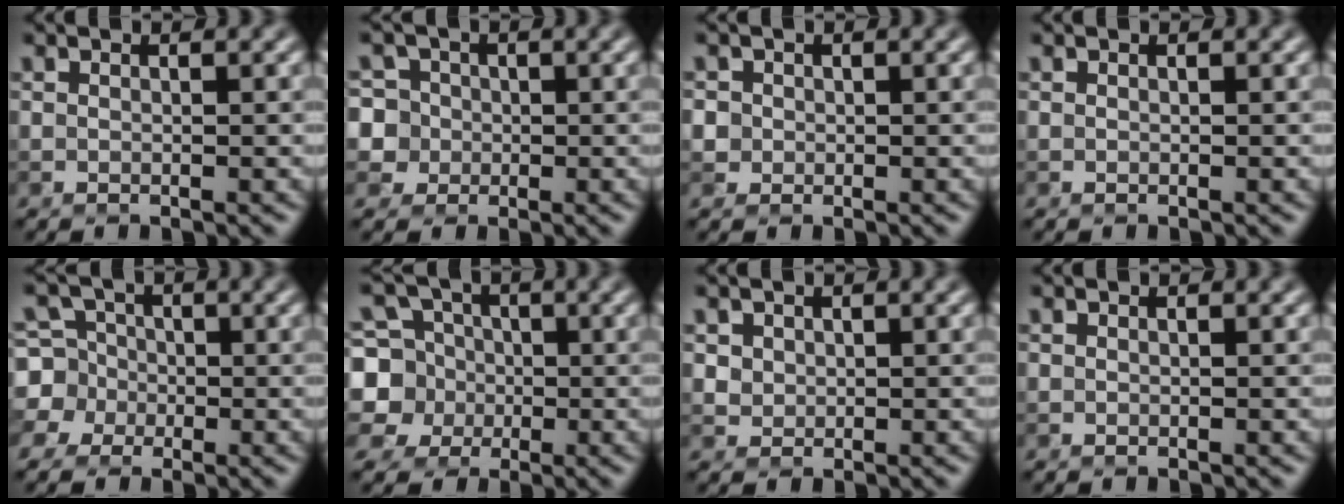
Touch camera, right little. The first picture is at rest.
{"total": 7.2, "force": [0.6, 6.8, 2.2], "torque": [-0.039, 0.032, -0.017]}
{"total": 1.7, "force": [0.0, 1.7, 0.3], "torque": [0.002, 0.003, -0.001]}
{"total": 0.0}
{"total": 6.2, "force": [-0.4, 6.0, 1.5], "torque": [-0.024, 0.023, -0.039]}
{"total": 8.2, "force": [-0.2, 7.8, 2.7], "torque": [-0.072, 0.024, -0.039]}
{"total": 1.4, "force": [0.5, 1.2, 0.3], "torque": [-0.004, -0.008, 0.025]}
{"total": 0.0}